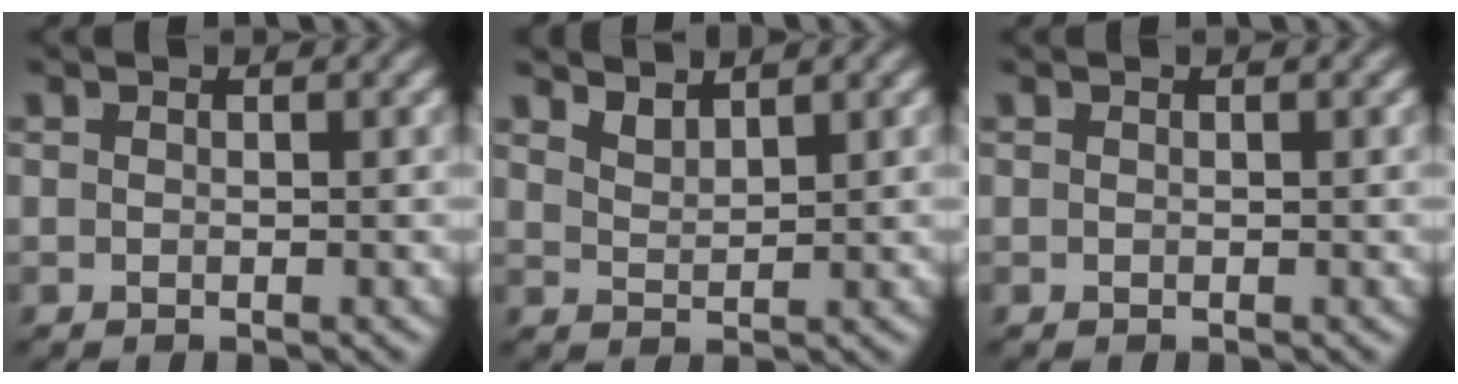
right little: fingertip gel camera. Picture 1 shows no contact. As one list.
[{"total": 1.9, "force": [1.8, -0.3, 0.4], "torque": [-0.008, -0.008, 0.041]}, {"total": 0.0}]